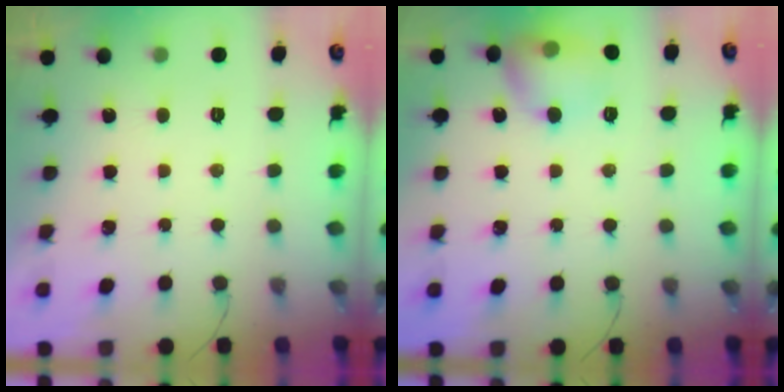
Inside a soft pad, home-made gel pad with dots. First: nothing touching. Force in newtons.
{"total": 11.2, "press": 11.0, "slide": 1.6}